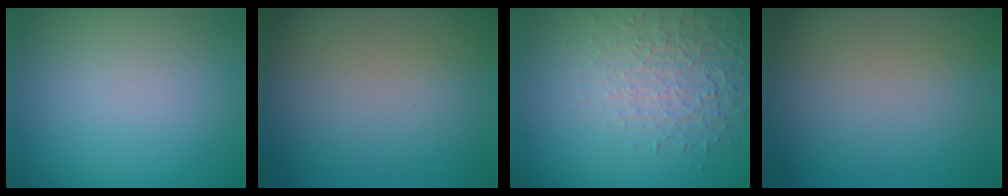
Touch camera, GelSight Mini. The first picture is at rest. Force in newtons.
{"total": 0.0}
{"total": 4.8, "press": 3.2, "slide": 3.6}
{"total": 0.0}